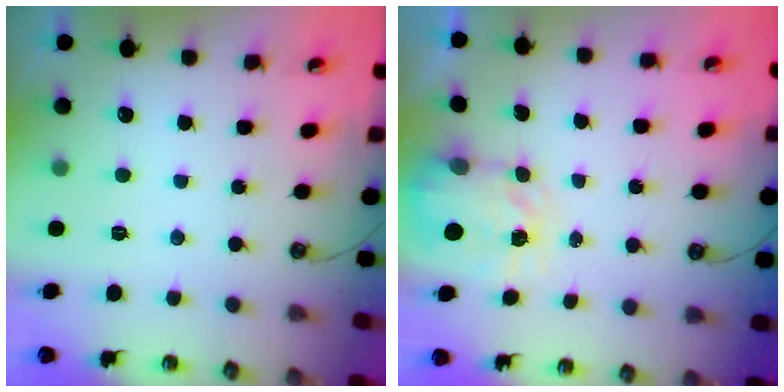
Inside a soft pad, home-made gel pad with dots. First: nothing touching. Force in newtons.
{"total": 3.8, "press": 3.7, "slide": 0.5}